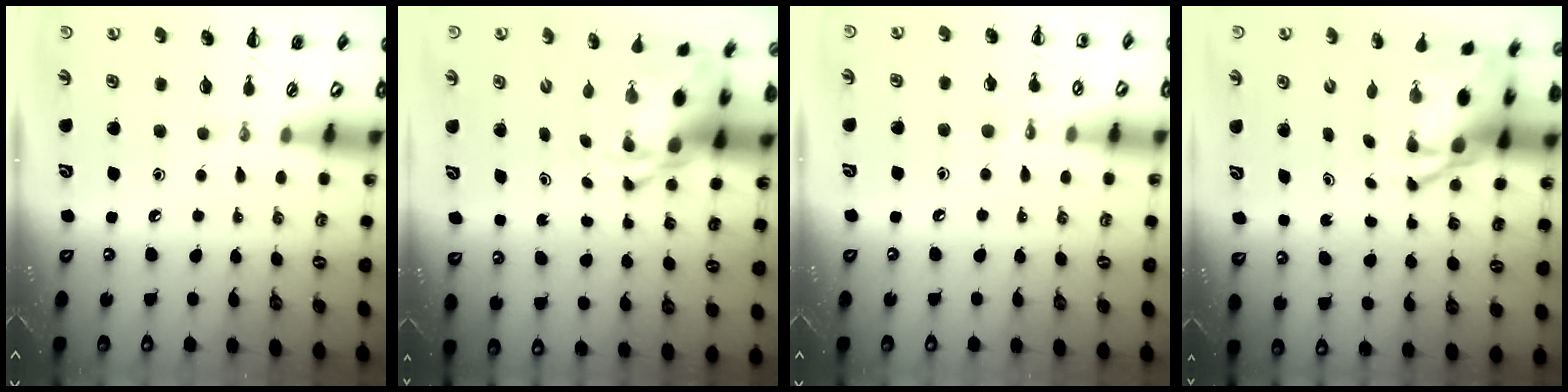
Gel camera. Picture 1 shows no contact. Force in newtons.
{"total": 4.9, "press": 4.7, "slide": 1.1}
{"total": 6.3, "press": 6.0, "slide": 1.6}
{"total": 7.0, "press": 6.8, "slide": 1.9}